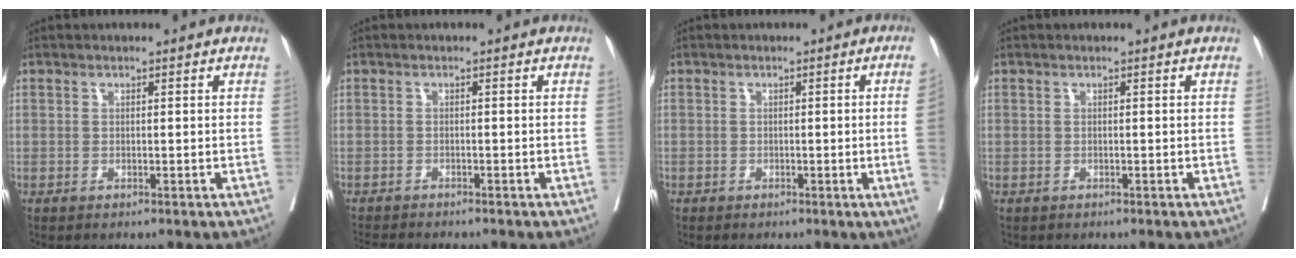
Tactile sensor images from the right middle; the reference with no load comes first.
{"total": 5.0, "force": [-4.7, 0.2, 1.7], "torque": [-0.026, -0.013, -0.073]}
{"total": 2.7, "force": [-0.5, -0.9, 2.5], "torque": [-0.032, -0.005, -0.006]}
{"total": 0.0}